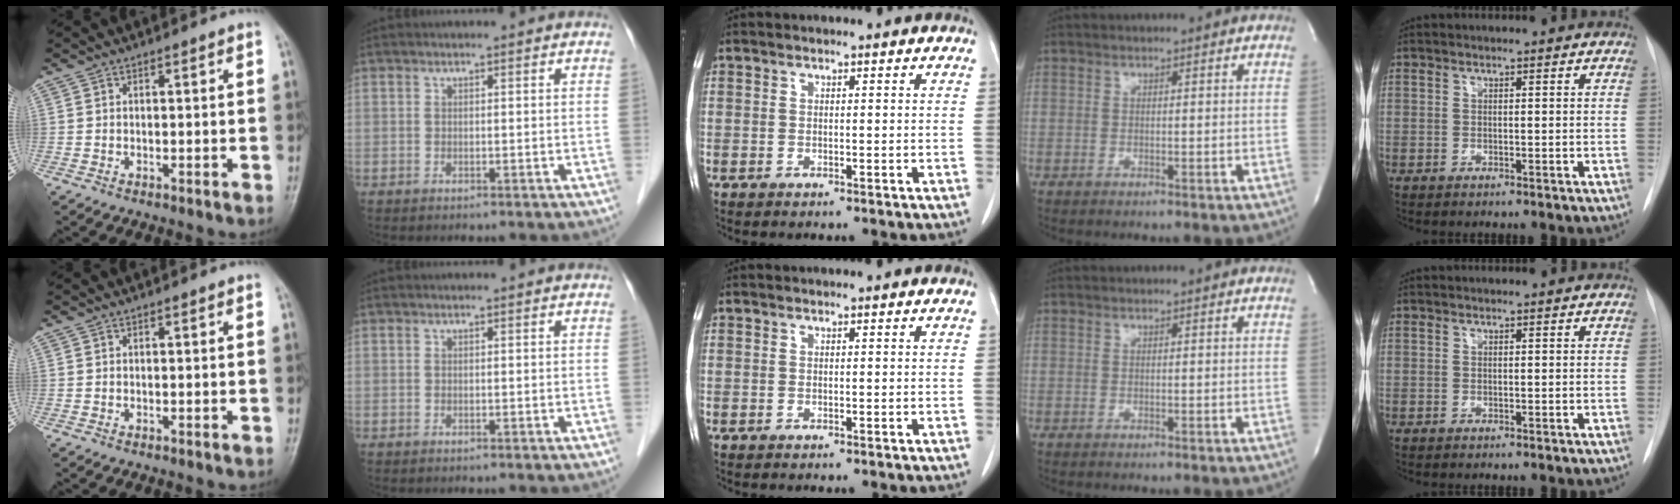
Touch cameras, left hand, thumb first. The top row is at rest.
{}